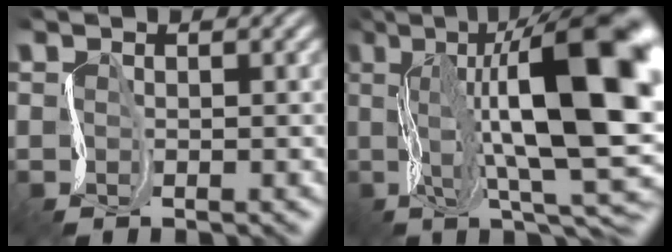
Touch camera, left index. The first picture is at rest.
{"total": 17.9, "force": [2.7, 6.9, 16.3], "torque": [-0.235, 0.010, 0.043]}